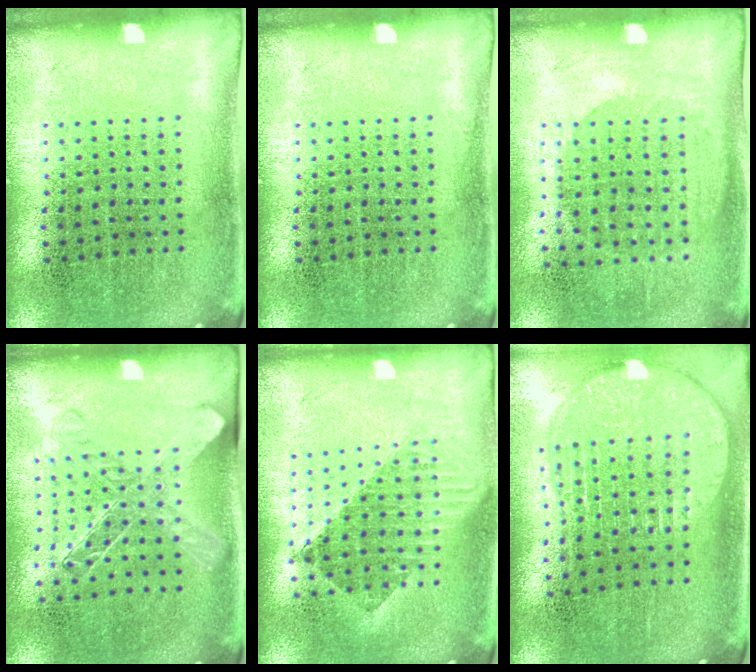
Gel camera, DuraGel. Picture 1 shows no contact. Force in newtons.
{"total": 0.0}
{"total": 1.0, "press": 0.9, "slide": 0.5}
{"total": 1.4, "press": 1.3, "slide": 0.6}
{"total": 1.5, "press": 1.3, "slide": 0.8}
{"total": 1.9, "press": 1.6, "slide": 1.0}